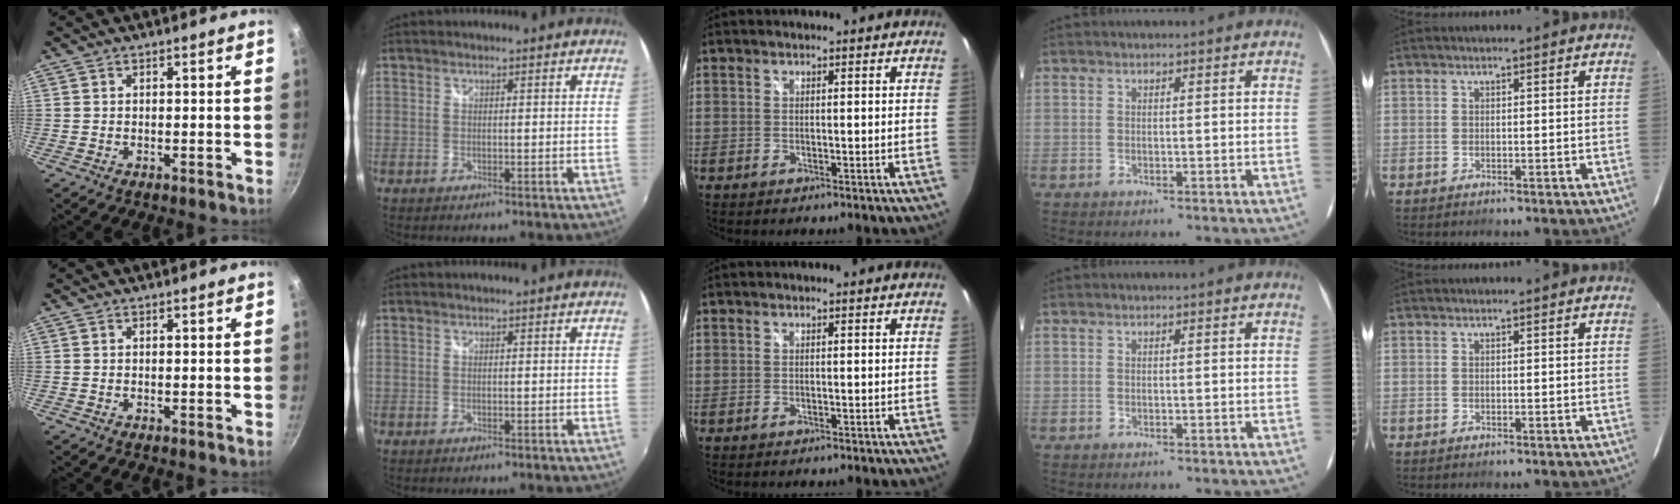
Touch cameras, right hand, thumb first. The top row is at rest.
{}